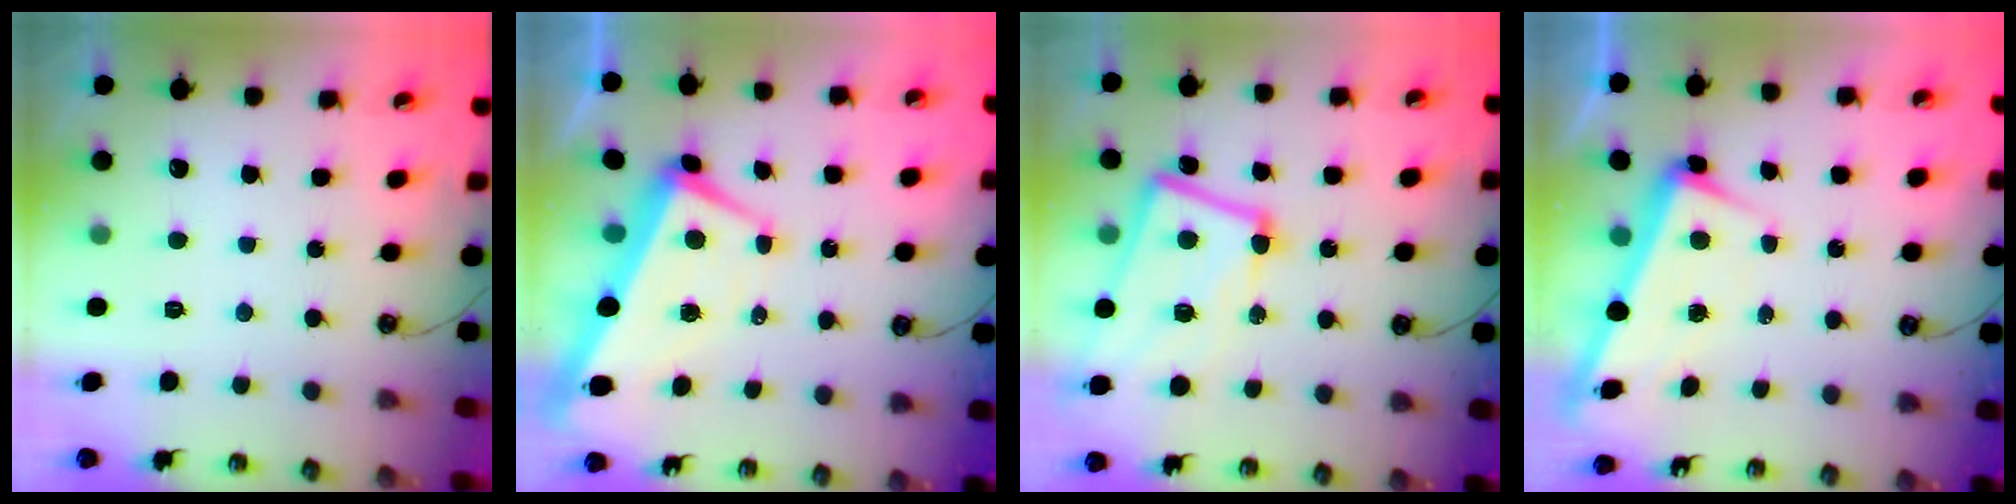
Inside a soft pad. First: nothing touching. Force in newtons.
{"total": 2.0, "press": 1.6, "slide": 1.2}
{"total": 10.8, "press": 10.6, "slide": 2.1}
{"total": 3.0, "press": 2.9, "slide": 0.8}